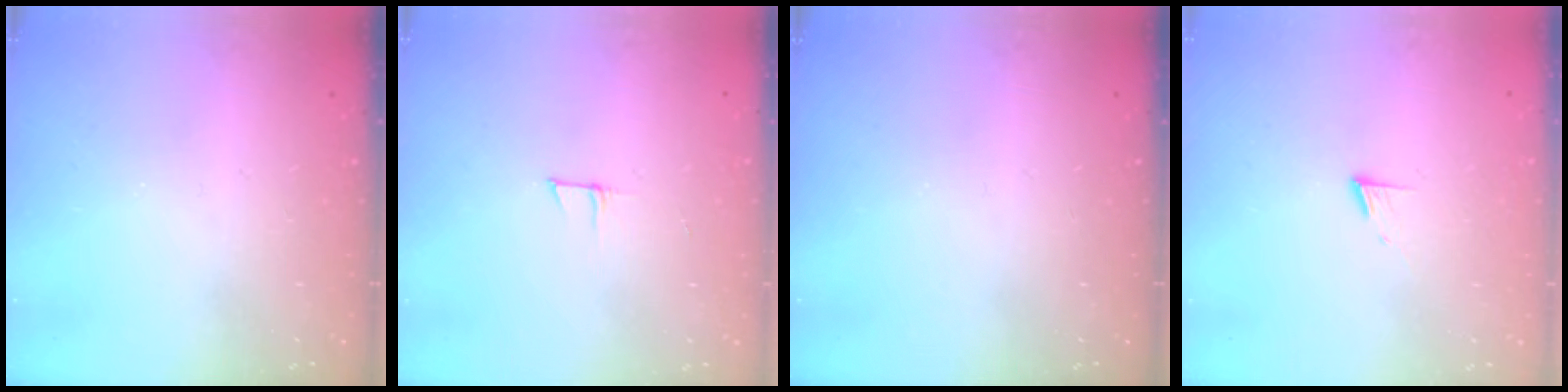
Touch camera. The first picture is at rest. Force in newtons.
{"total": 3.9, "press": 3.9, "slide": 0.3}
{"total": 0.0}
{"total": 5.1, "press": 5.1, "slide": 0.6}